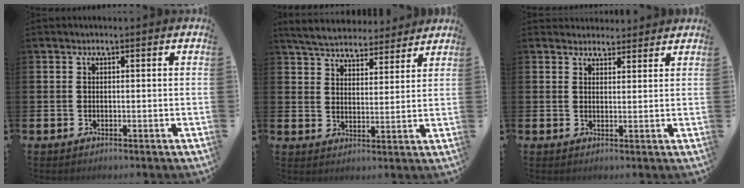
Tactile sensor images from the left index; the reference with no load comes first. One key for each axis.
{"total": 5.3, "fx": 5.2, "fy": 1.0, "fz": 0.7, "tx": -0.044, "ty": -0.027, "tz": 0.093}
{"total": 2.5, "fx": 2.3, "fy": 0.8, "fz": -0.3, "tx": 0.007, "ty": -0.012, "tz": 0.042}